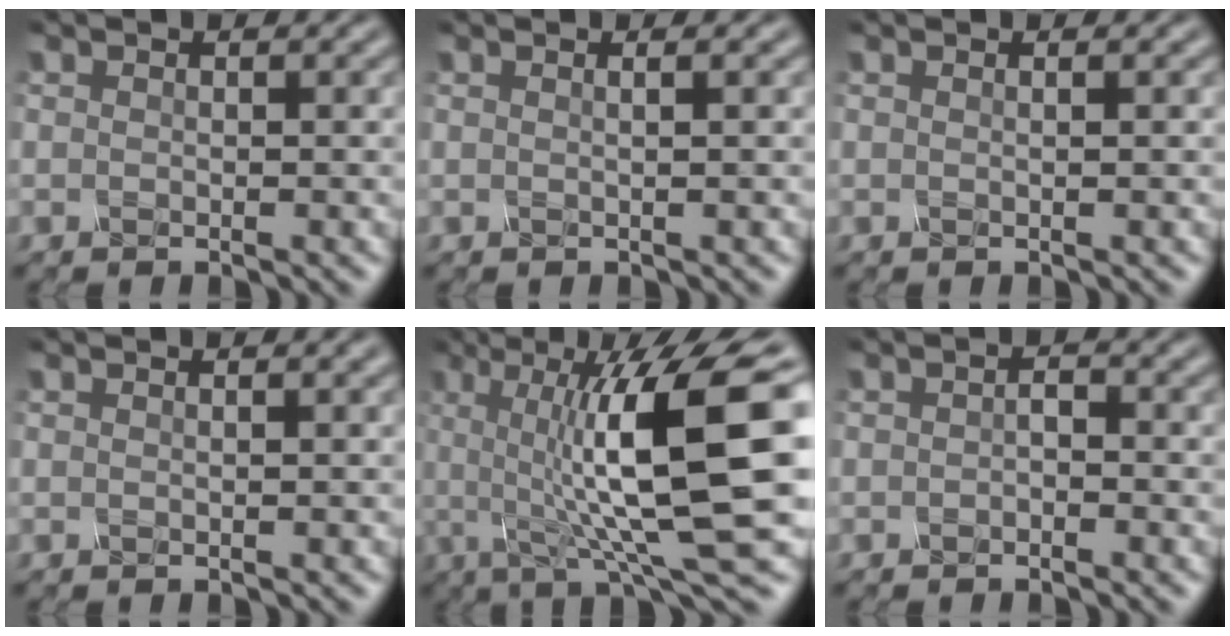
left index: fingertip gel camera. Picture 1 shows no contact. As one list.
[{"total": 2.0, "force": [0.7, 0.9, 1.6], "torque": [-0.007, 0.003, -0.015]}, {"total": 0.8, "force": [0.3, 0.3, 0.7], "torque": [-0.005, 0.003, -0.004]}, {"total": 1.2, "force": [0.5, 0.4, 1.0], "torque": [-0.009, 0.005, 0.000]}, {"total": 14.2, "force": [1.5, 3.1, 13.8], "torque": [-0.205, 0.010, 0.023]}, {"total": 0.8, "force": [-0.3, 0.4, 0.7], "torque": [-0.012, 0.003, -0.006]}]